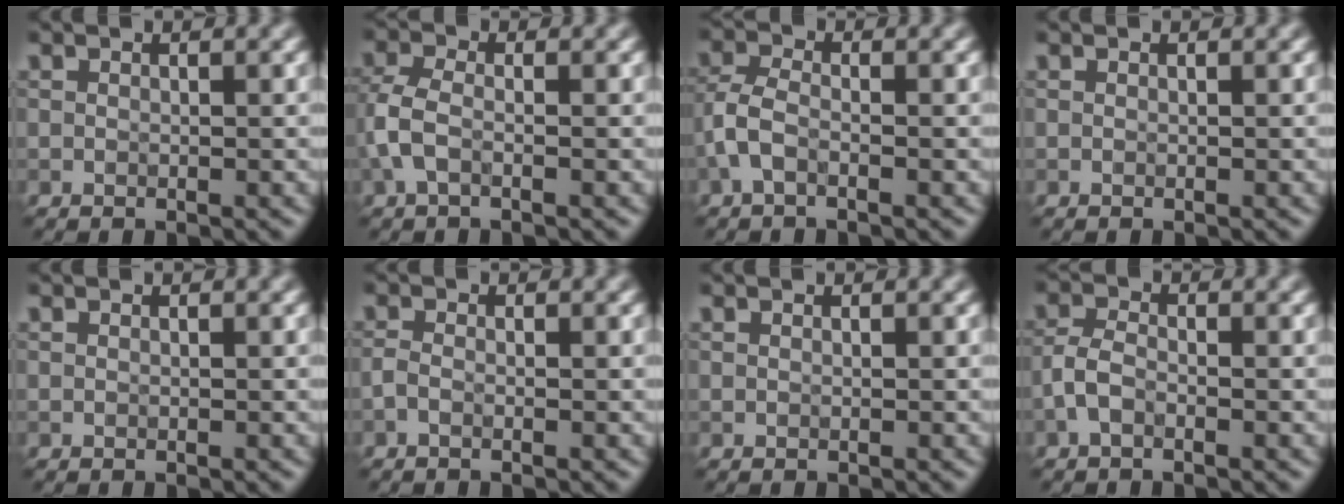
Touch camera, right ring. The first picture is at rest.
{"total": 2.9, "force": [-1.0, 1.4, 2.3], "torque": [-0.061, 0.004, -0.030]}
{"total": 2.7, "force": [-1.2, 1.3, 2.0], "torque": [-0.049, 0.005, -0.035]}
{"total": 0.0}
{"total": 0.0}
{"total": 0.9, "force": [-0.6, 0.4, 0.6], "torque": [-0.017, -0.001, -0.015]}
{"total": 0.0}
{"total": 2.1, "force": [-1.1, 1.0, 1.5], "torque": [-0.032, 0.005, -0.030]}